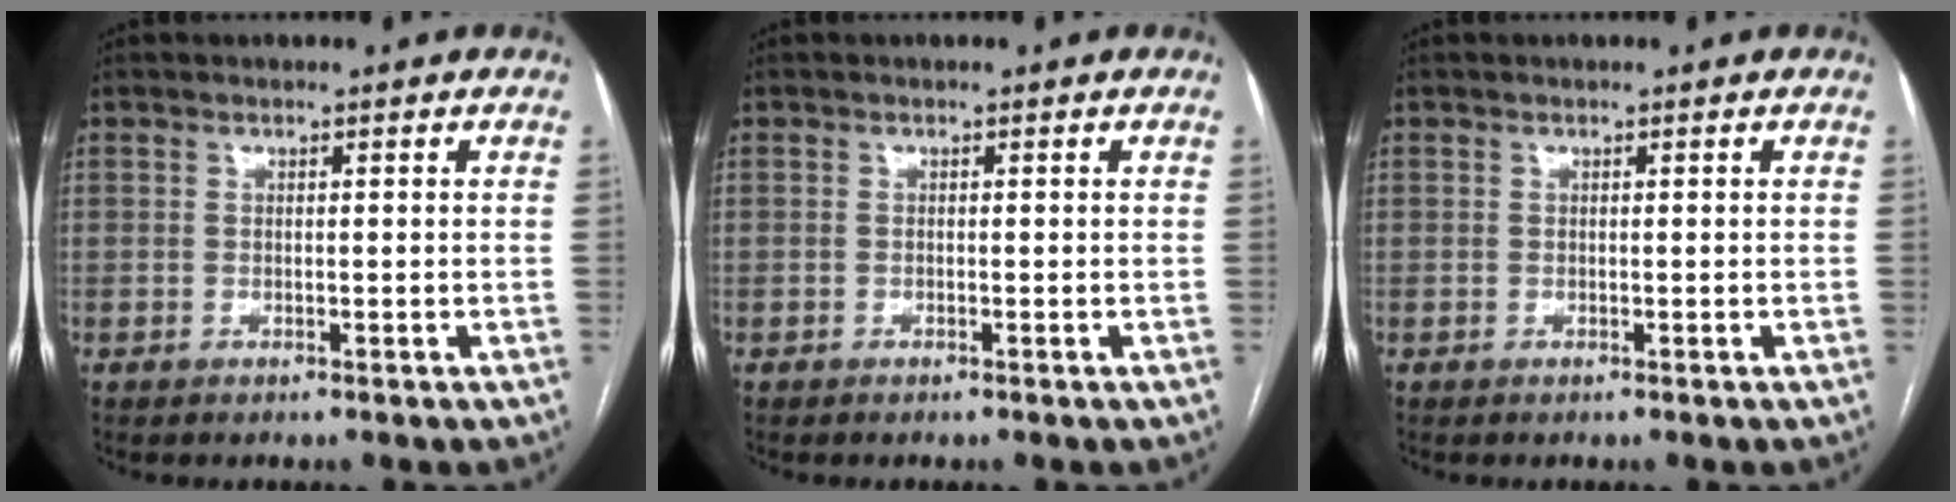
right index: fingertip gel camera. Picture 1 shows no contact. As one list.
[{"total": 0.0}, {"total": 0.0}]